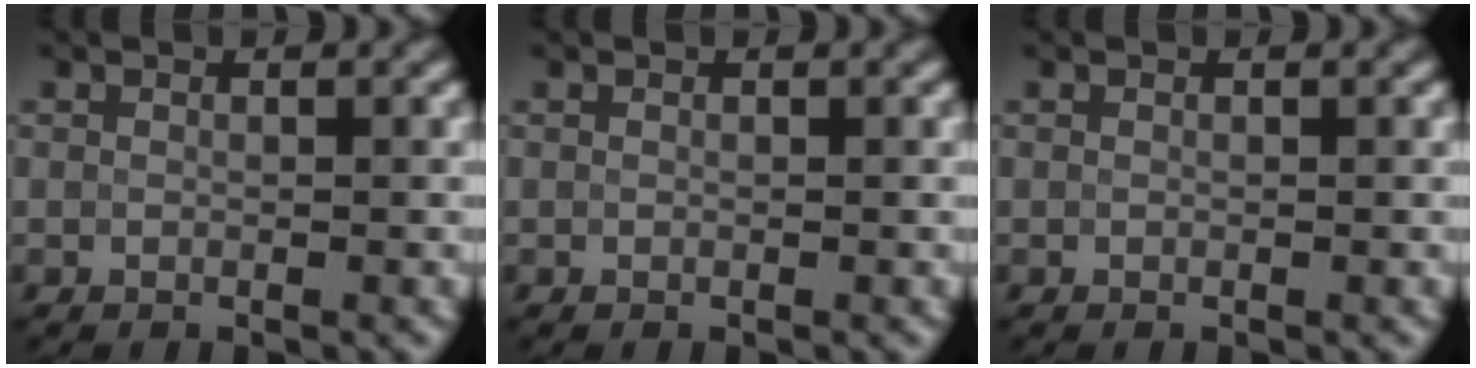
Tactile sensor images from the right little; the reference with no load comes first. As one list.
[{"total": 0.0}, {"total": 0.0}]